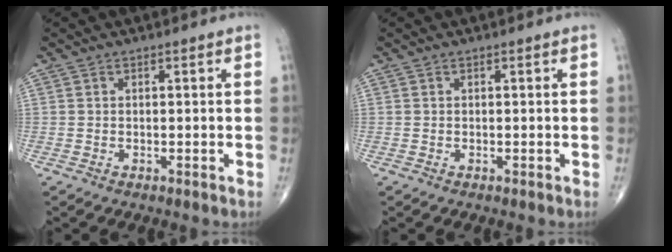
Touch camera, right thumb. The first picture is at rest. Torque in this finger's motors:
{"motor_torque": [0.14, 0.14, -0.02, 0.02, 0.00]}